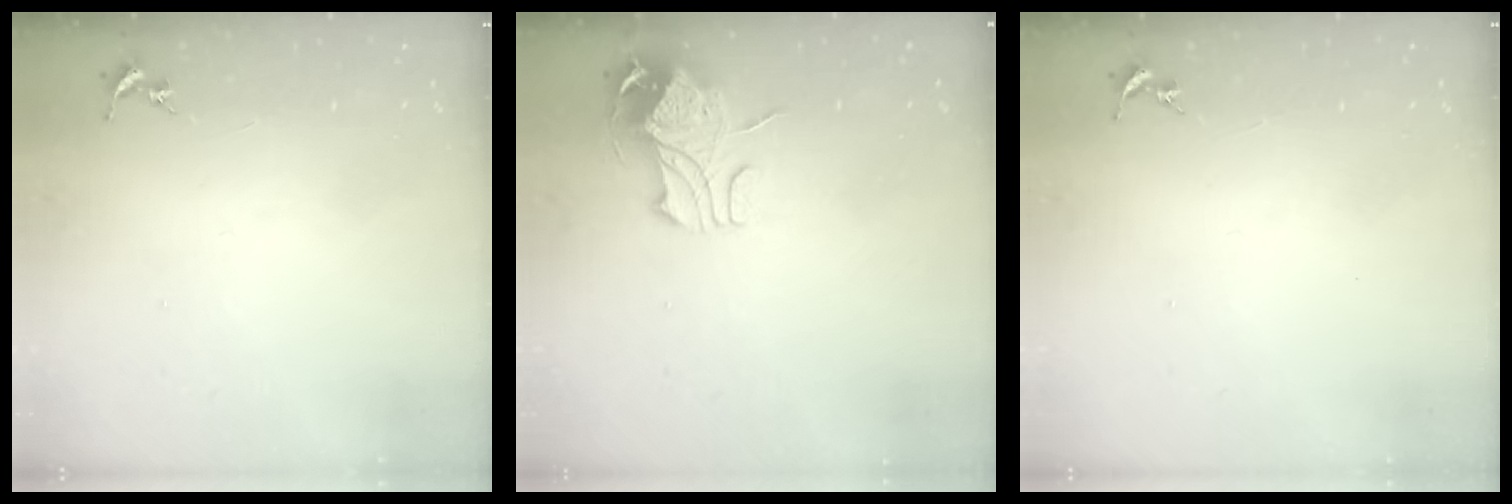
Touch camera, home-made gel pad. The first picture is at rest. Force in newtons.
{"total": 10.0, "press": 9.9, "slide": 0.6}
{"total": 0.0}